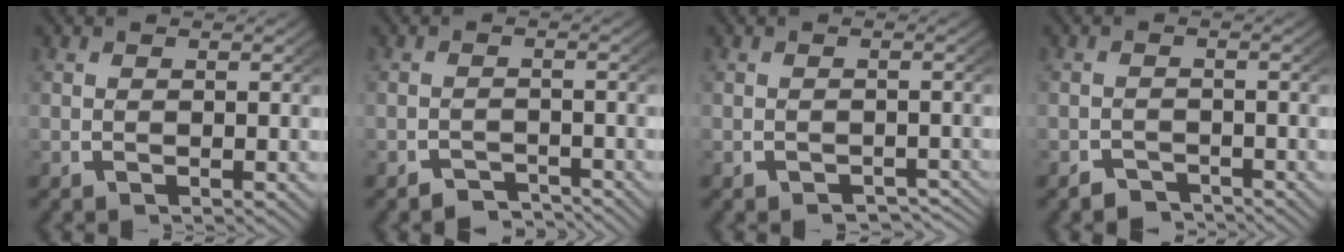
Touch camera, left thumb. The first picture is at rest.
{"total": 2.6, "force": [-2.4, 0.8, 0.7], "torque": [-0.004, -0.011, -0.043]}
{"total": 2.9, "force": [-2.5, 1.0, 0.9], "torque": [-0.006, -0.009, -0.035]}
{"total": 2.2, "force": [-2.1, 0.7, 0.3], "torque": [0.000, -0.012, -0.038]}